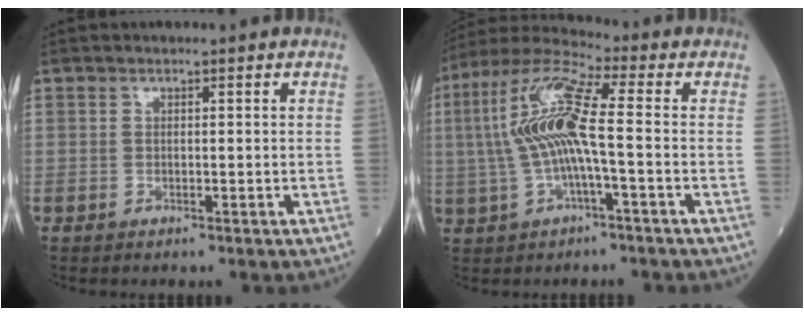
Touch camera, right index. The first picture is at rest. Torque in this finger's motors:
{"motor_torque": [0.91, 0.40, 0.36, 0.21]}